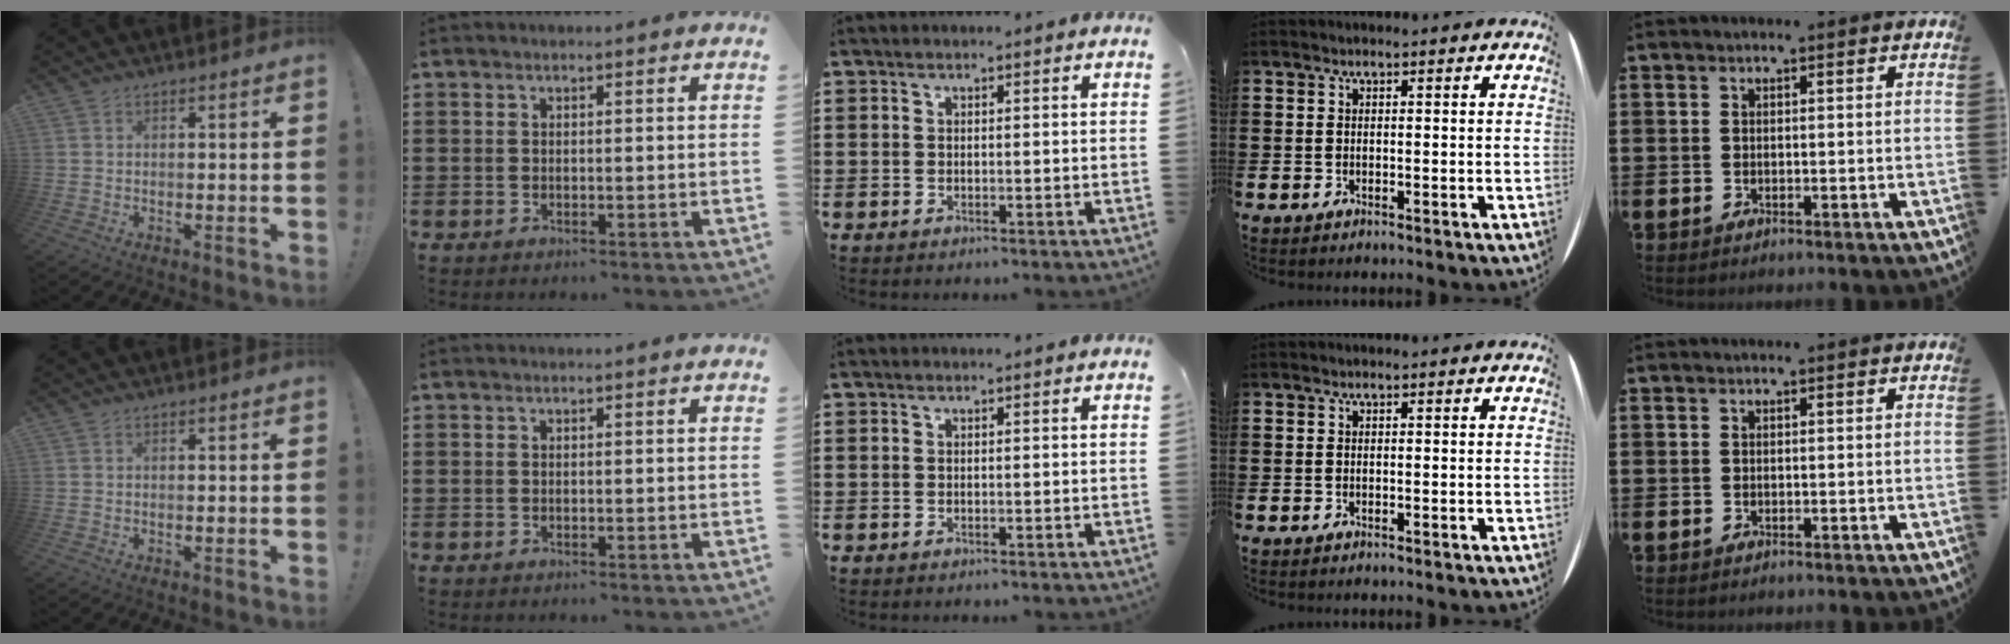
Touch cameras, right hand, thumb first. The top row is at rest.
{}